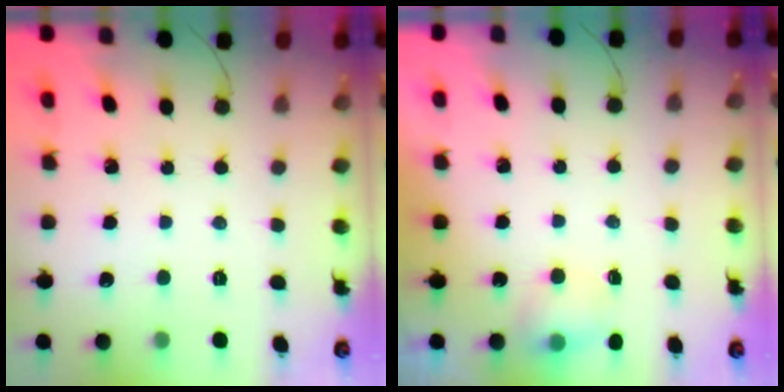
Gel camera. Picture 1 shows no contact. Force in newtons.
{"total": 6.5, "press": 4.5, "slide": 4.7}